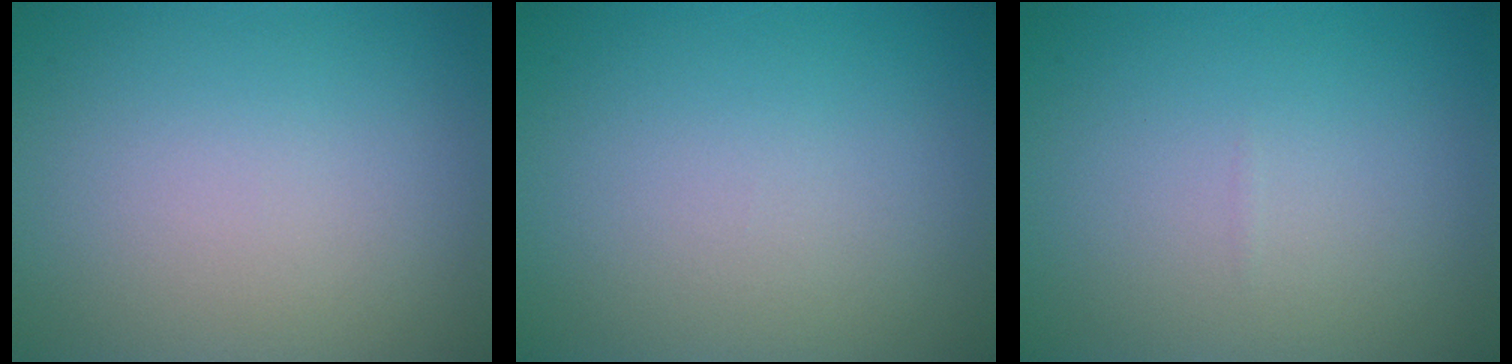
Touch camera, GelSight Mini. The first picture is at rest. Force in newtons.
{"total": 0.0}
{"total": 0.0}